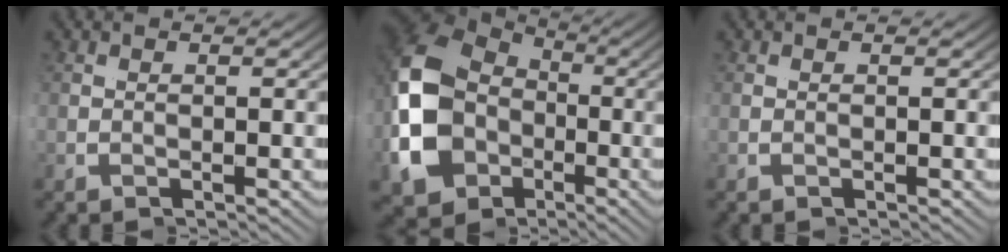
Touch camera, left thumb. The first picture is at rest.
{"total": 12.1, "force": [-0.3, 7.4, 9.6], "torque": [-0.202, -0.015, -0.004]}
{"total": 0.0}